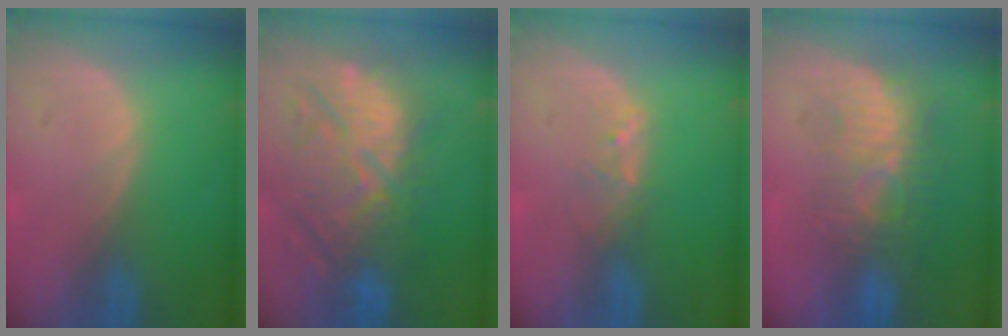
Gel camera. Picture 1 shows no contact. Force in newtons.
{"total": 12.6, "press": 12.0, "slide": 3.8}
{"total": 2.0, "press": 1.9, "slide": 0.4}
{"total": 9.3, "press": 8.5, "slide": 3.8}